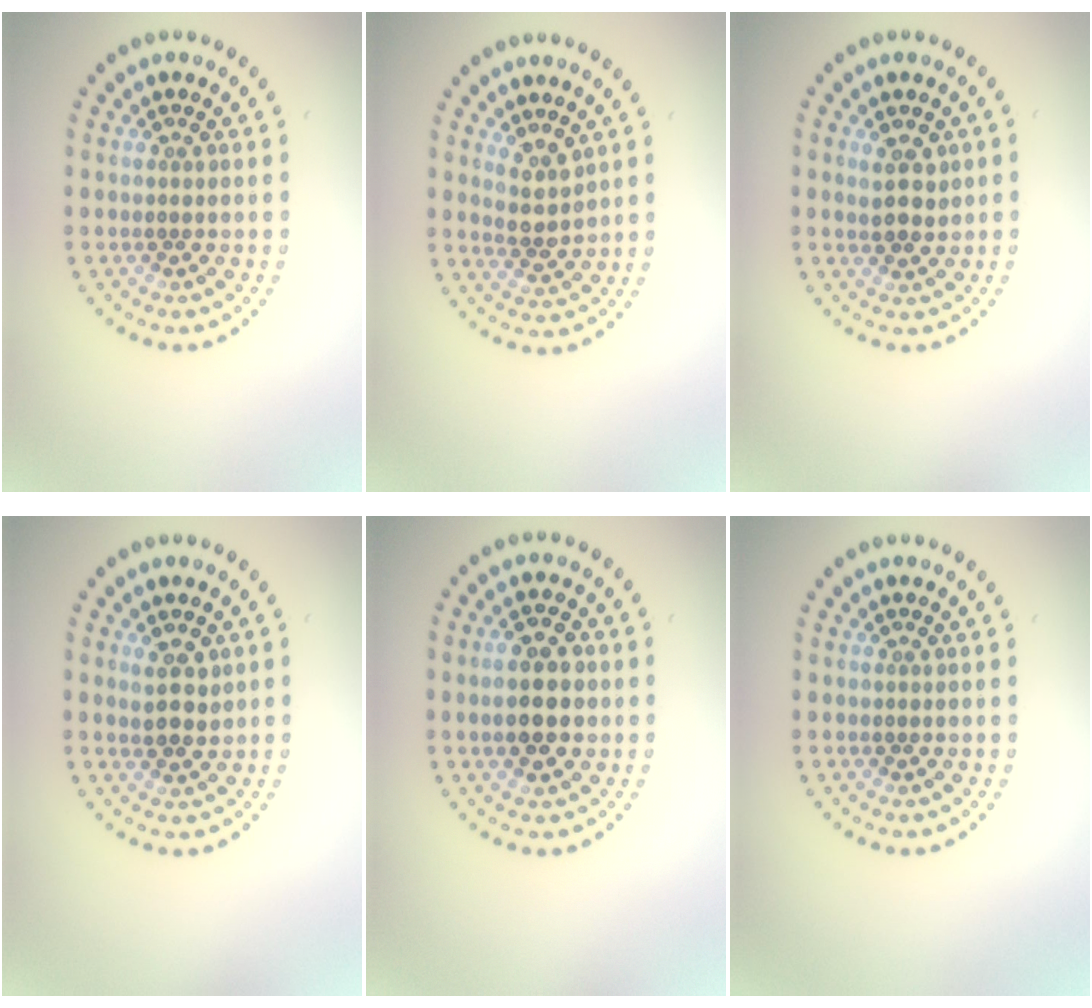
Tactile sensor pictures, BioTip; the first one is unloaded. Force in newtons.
{"total": 2.2, "press": 1.9, "slide": 1.1}
{"total": 2.2, "press": 2.1, "slide": 0.7}
{"total": 2.3, "press": 2.2, "slide": 0.7}
{"total": 4.6, "press": 4.6, "slide": 0.1}
{"total": 0.0}